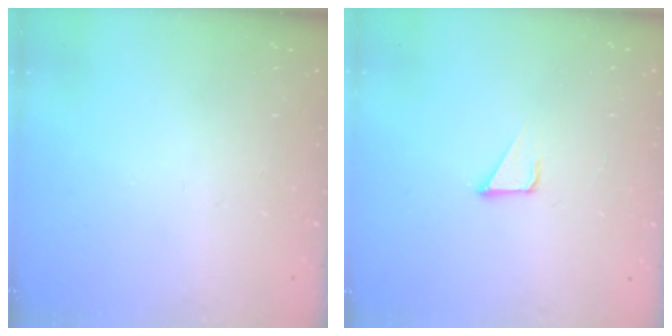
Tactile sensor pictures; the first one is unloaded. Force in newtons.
{"total": 2.1, "press": 2.1, "slide": 0.1}